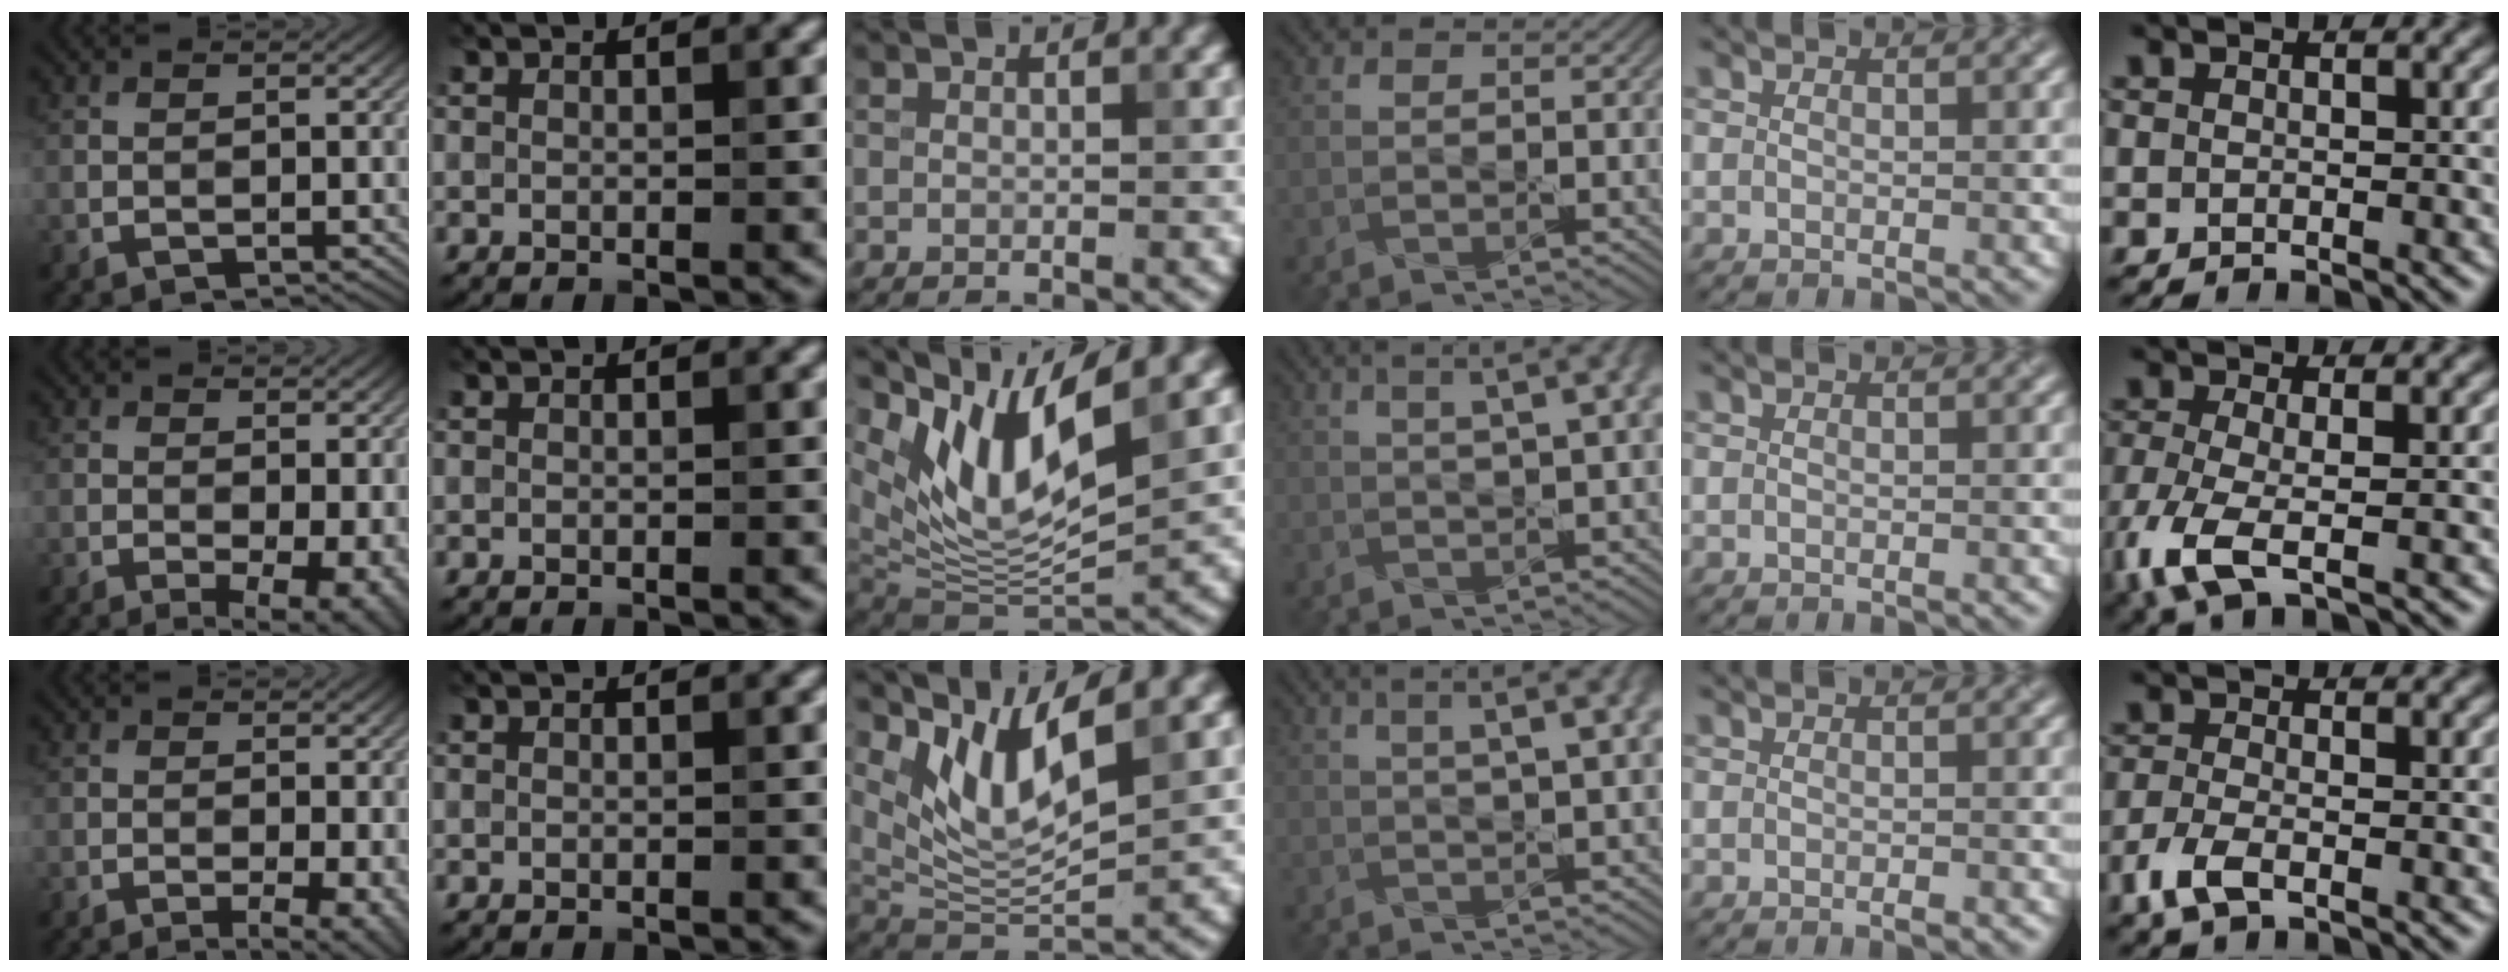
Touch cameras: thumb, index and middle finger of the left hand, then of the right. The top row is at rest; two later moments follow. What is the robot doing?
{"motion": "pour", "object": "sugar"}